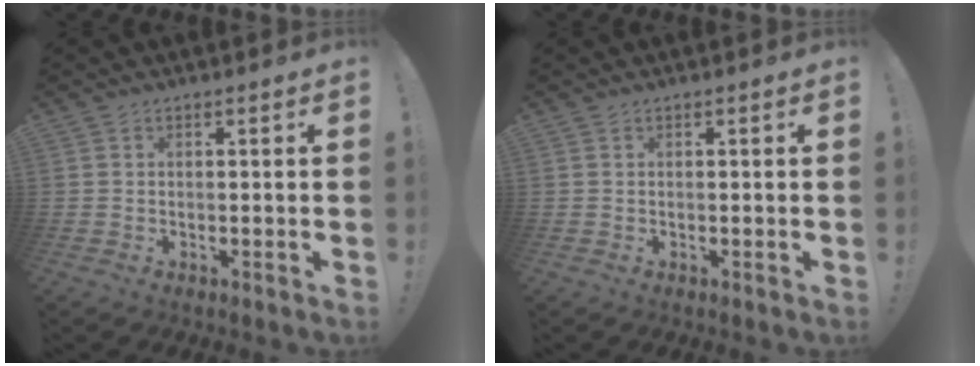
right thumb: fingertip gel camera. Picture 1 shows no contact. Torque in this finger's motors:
{"motor_torque": [-0.05, -0.29, -0.05, 0.14, 0.00]}